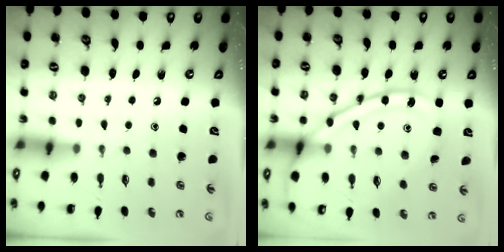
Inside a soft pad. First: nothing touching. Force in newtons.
{"total": 17.4, "press": 17.3, "slide": 1.6}